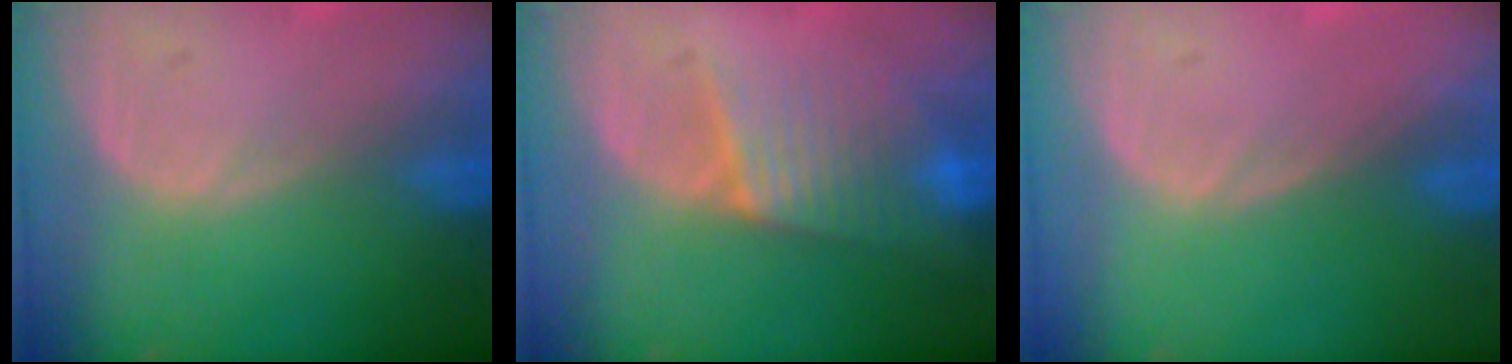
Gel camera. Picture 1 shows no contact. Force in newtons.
{"total": 6.3, "press": 6.3, "slide": 0.7}
{"total": 0.0}